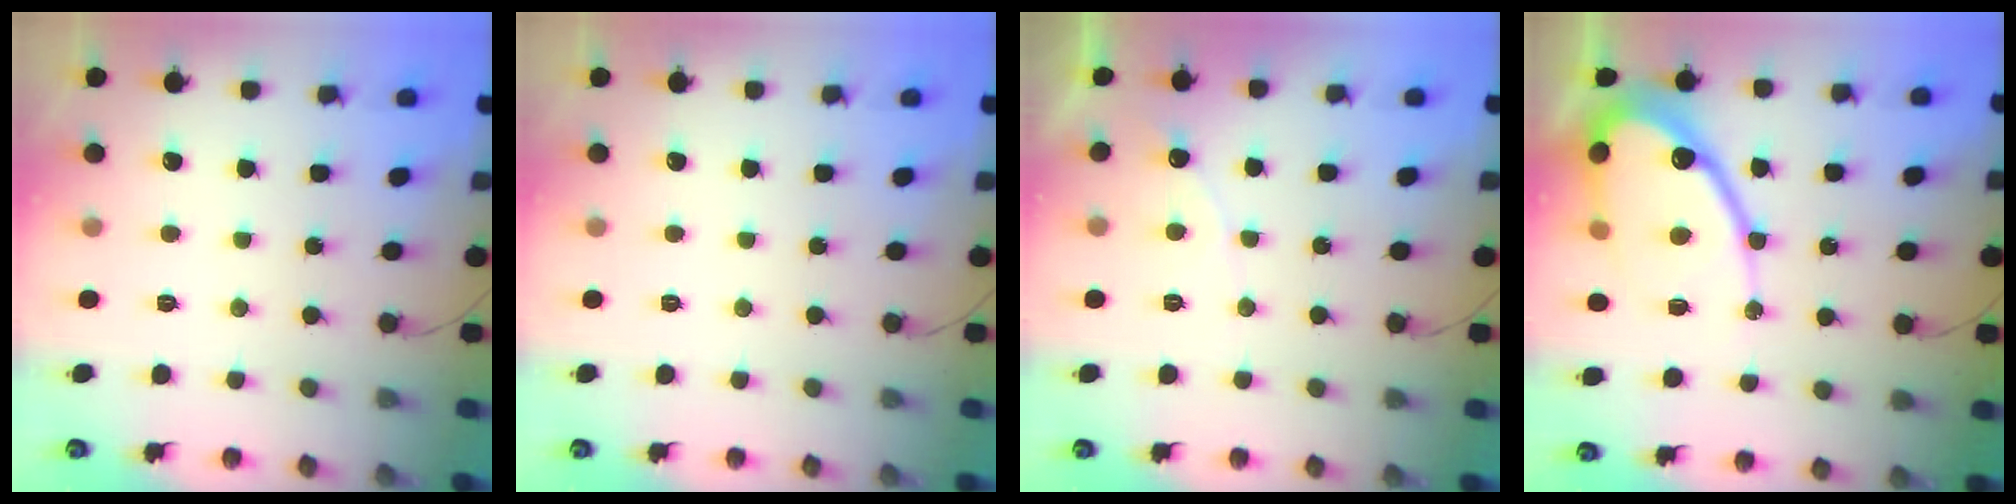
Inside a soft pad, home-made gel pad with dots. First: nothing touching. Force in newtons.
{"total": 0.0}
{"total": 5.9, "press": 5.9, "slide": 0.5}
{"total": 16.8, "press": 16.8, "slide": 1.0}